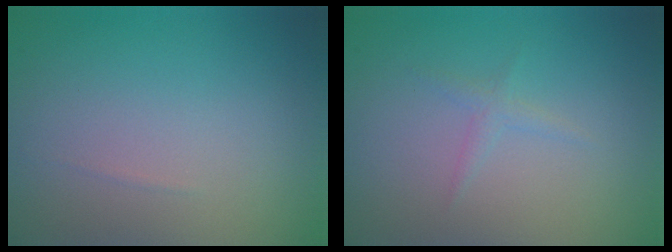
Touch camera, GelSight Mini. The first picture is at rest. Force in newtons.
{"total": 0.9, "press": 0.9, "slide": 0.1}